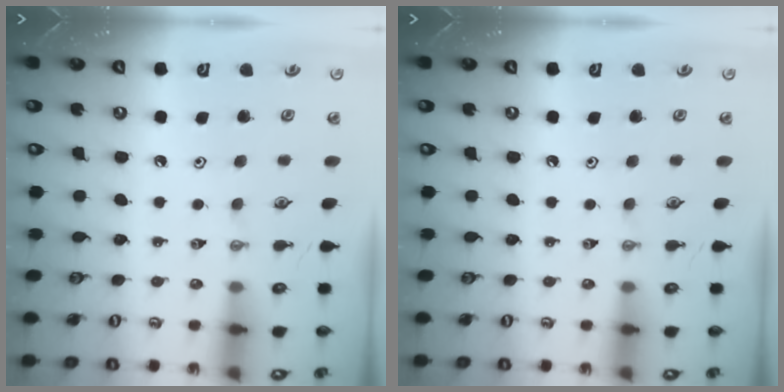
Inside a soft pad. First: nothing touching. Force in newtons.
{"total": 0.0}